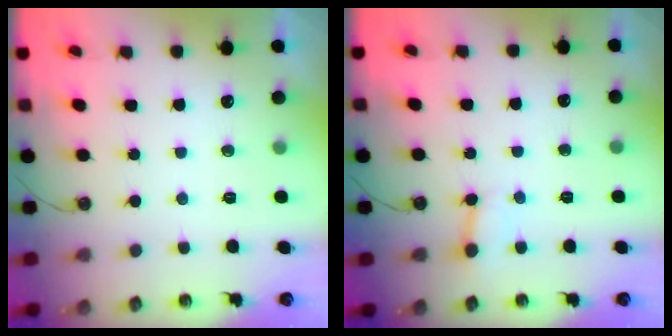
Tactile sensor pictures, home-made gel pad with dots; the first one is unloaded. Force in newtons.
{"total": 2.4, "press": 2.4, "slide": 0.1}